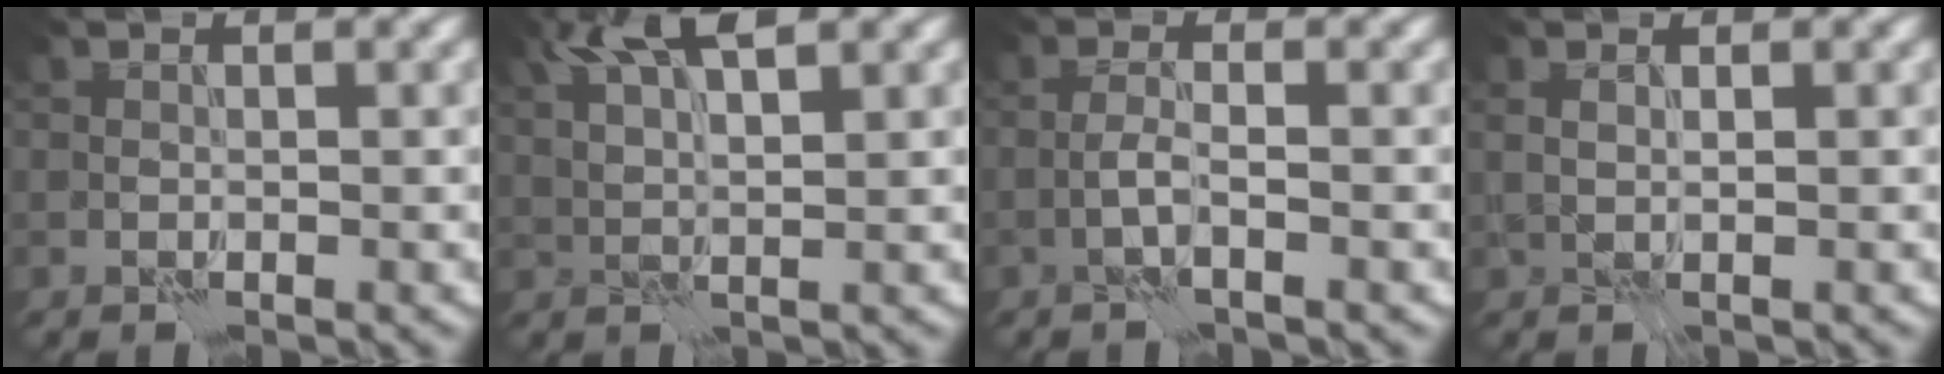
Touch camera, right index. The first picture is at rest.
{"total": 4.6, "force": [3.3, 0.6, 3.2], "torque": [-0.068, 0.009, 0.064]}
{"total": 0.9, "force": [-0.2, -0.6, 0.7], "torque": [-0.020, 0.004, -0.005]}
{"total": 1.1, "force": [1.0, -0.6, -0.1], "torque": [0.000, -0.002, 0.024]}